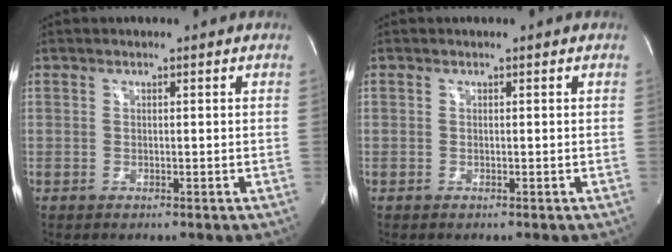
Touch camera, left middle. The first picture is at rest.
{"total": 0.0}